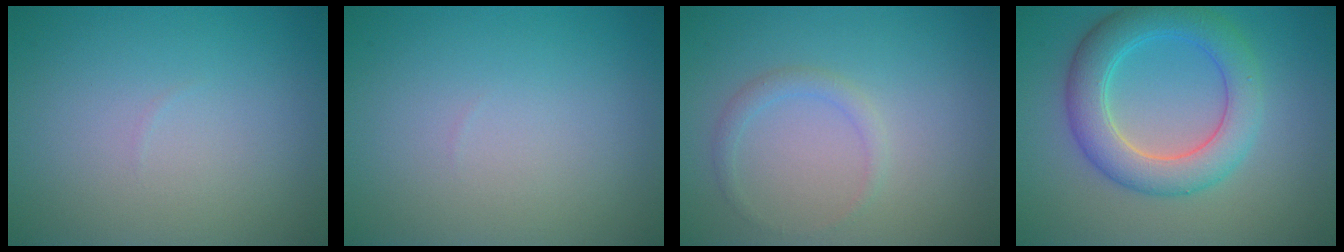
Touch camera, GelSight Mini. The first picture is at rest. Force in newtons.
{"total": 0.0}
{"total": 1.3, "press": 1.3, "slide": 0.1}
{"total": 5.8, "press": 5.8, "slide": 0.2}